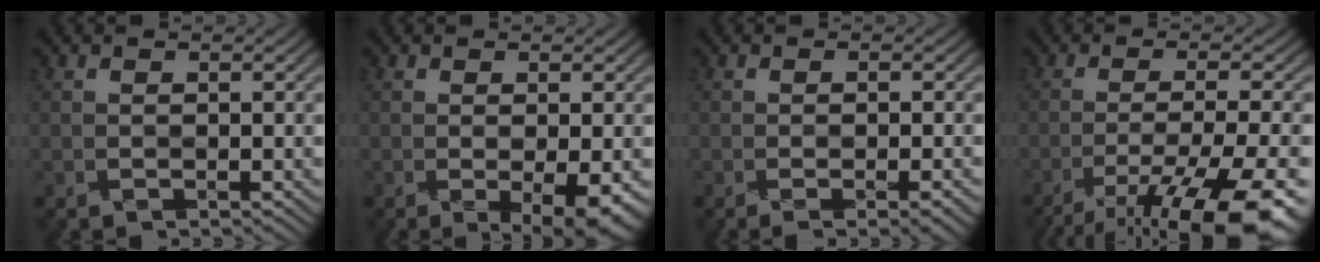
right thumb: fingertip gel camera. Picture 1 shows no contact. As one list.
[{"total": 4.0, "force": [-1.0, 1.1, 3.7], "torque": [-0.057, -0.002, -0.014]}, {"total": 2.6, "force": [-1.2, 0.4, 2.2], "torque": [-0.036, 0.002, -0.019]}, {"total": 13.5, "force": [-8.7, 2.7, 10.0], "torque": [-0.153, -0.001, -0.137]}]